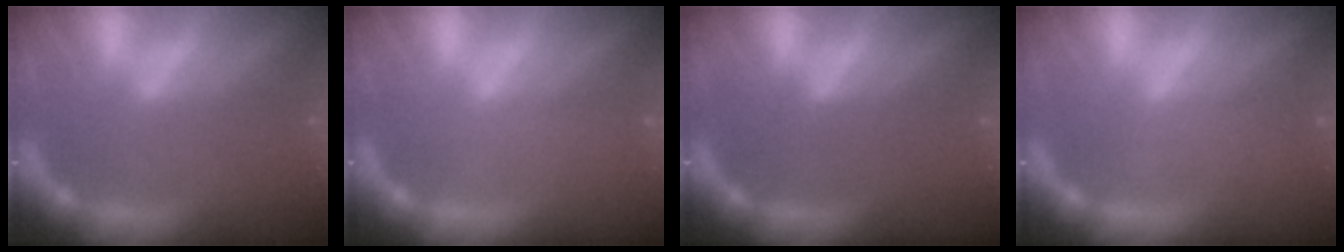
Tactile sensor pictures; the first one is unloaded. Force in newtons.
{"total": 1.0}
{"total": 0.0}
{"total": 1.5}